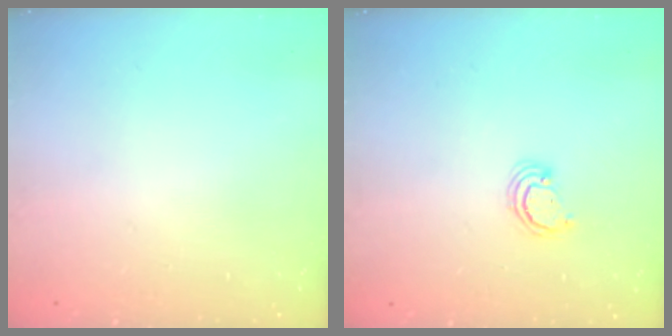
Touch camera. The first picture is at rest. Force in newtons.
{"total": 2.6, "press": 2.5, "slide": 0.2}